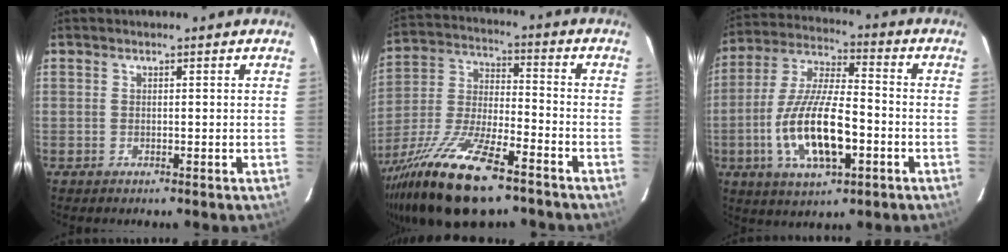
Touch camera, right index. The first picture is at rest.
{"total": 21.4, "force": [-14.2, 6.6, 14.7], "torque": [-0.299, -0.040, -0.255]}
{"total": 16.3, "force": [-4.9, 5.4, 14.6], "torque": [-0.302, -0.009, -0.089]}